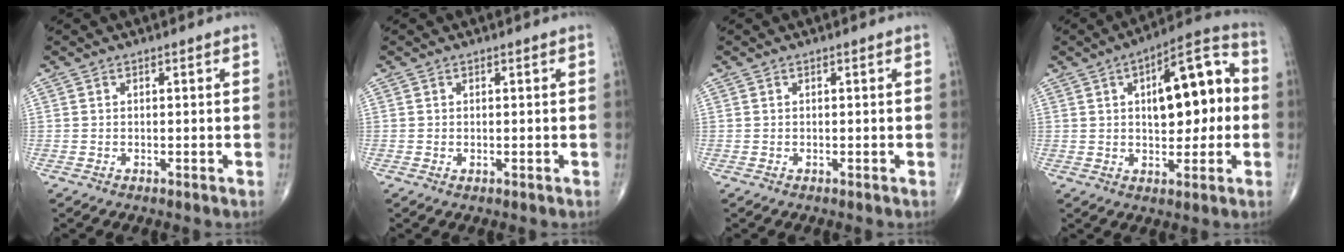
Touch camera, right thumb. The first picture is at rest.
{"total": 0.0}
{"total": 0.0}
{"total": 15.2, "force": [1.9, 7.1, 13.3], "torque": [-0.161, 0.029, 0.024]}